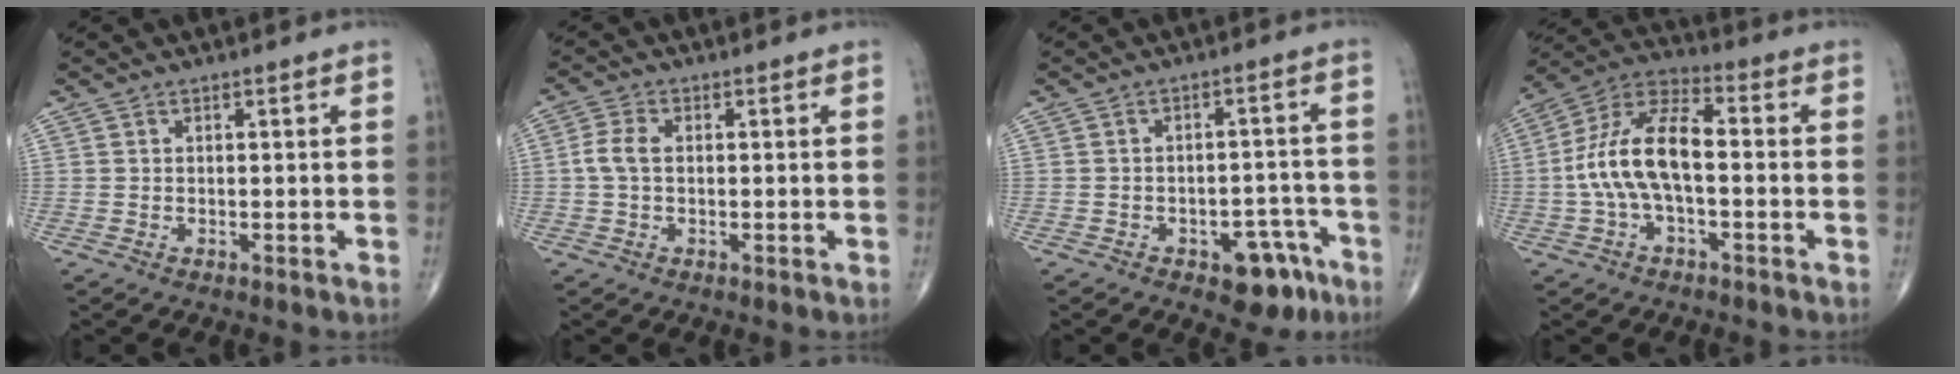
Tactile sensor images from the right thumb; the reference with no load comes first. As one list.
[{"total": 3.7, "force": [0.0, 2.3, 2.9], "torque": [-0.069, 0.009, -0.004]}, {"total": 7.9, "force": [-4.6, 4.3, 4.9], "torque": [-0.032, 0.040, -0.056]}, {"total": 13.4, "force": [-1.3, 6.3, 11.8], "torque": [-0.239, 0.044, -0.031]}]